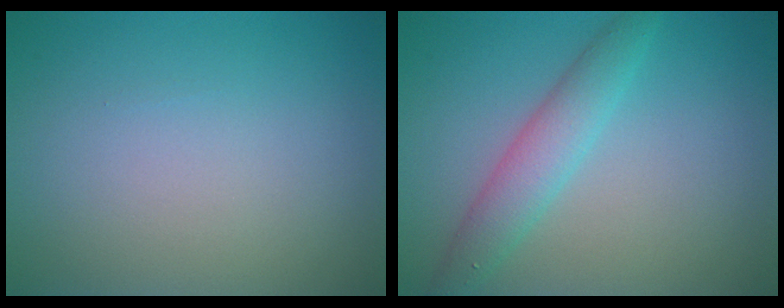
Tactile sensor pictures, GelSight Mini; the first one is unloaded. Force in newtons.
{"total": 3.0, "press": 3.0, "slide": 0.1}